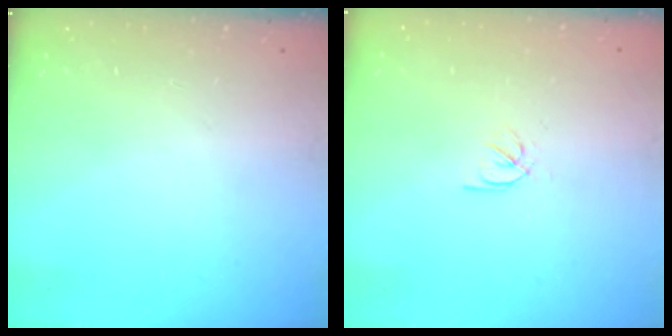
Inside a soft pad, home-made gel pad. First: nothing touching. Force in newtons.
{"total": 2.4, "press": 2.3, "slide": 0.7}